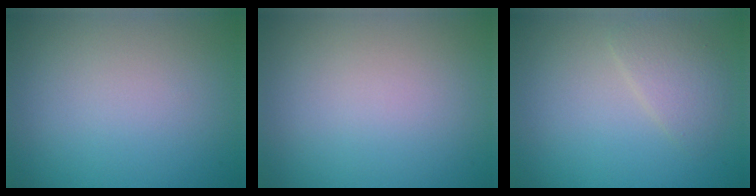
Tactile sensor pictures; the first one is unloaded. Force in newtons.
{"total": 0.0}
{"total": 2.2, "press": 2.2, "slide": 0.1}